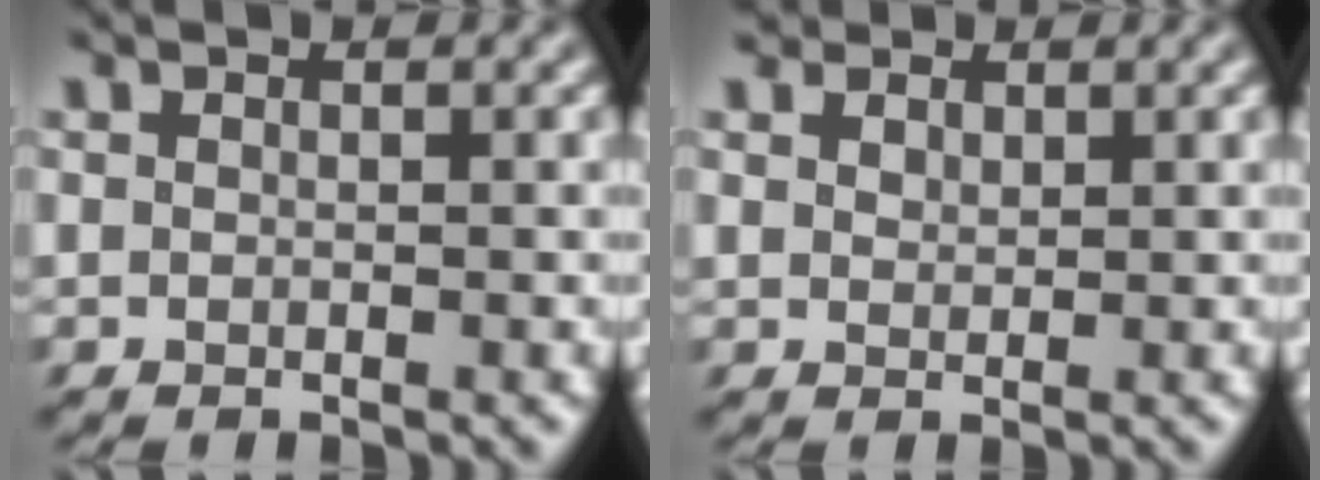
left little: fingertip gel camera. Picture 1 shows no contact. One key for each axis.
{"total": 3.8, "fx": 2.3, "fy": 2.5, "fz": 1.7, "tx": -0.068, "ty": 0.014, "tz": 0.036}